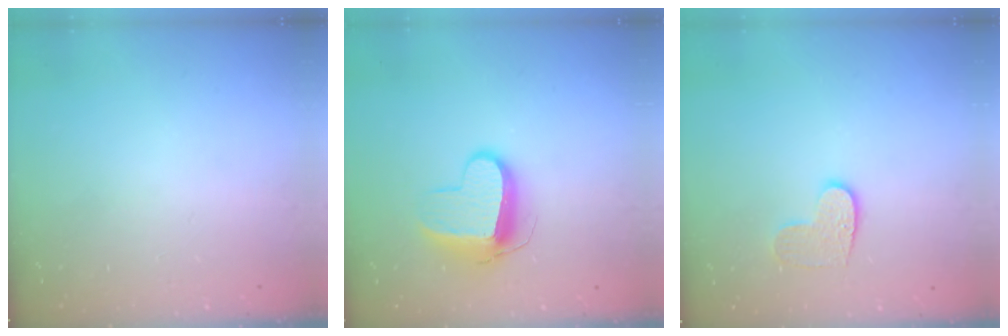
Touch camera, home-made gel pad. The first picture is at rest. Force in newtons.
{"total": 11.1, "press": 11.1, "slide": 0.4}
{"total": 6.4, "press": 6.4, "slide": 0.3}